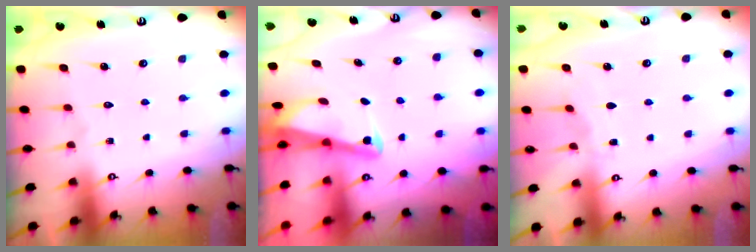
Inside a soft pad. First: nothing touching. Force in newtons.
{"total": 2.9, "press": 2.9, "slide": 0.4}
{"total": 2.7, "press": 2.6, "slide": 0.5}